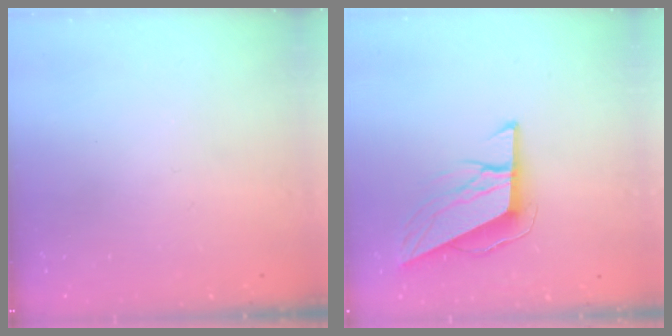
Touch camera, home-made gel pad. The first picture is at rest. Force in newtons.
{"total": 9.8, "press": 9.6, "slide": 2.3}